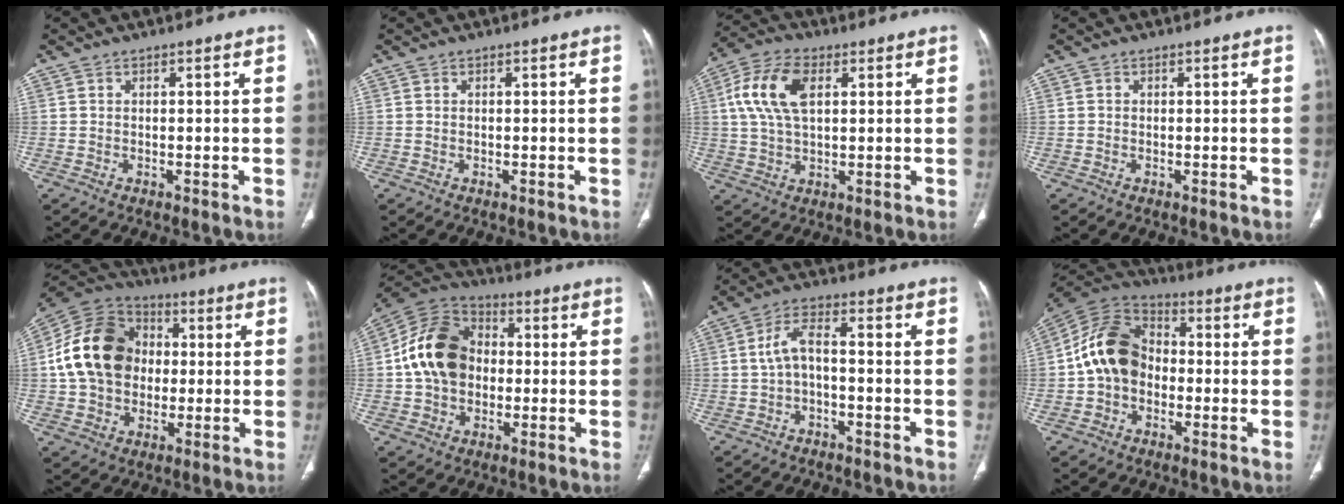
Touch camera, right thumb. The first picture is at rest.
{"total": 0.0}
{"total": 11.3, "force": [3.0, 6.1, 9.0], "torque": [-0.188, 0.013, 0.056]}
{"total": 0.0}
{"total": 17.6, "force": [0.9, 13.9, 10.8], "torque": [-0.178, 0.023, 0.010]}
{"total": 15.2, "force": [0.1, 11.5, 9.9], "torque": [-0.161, 0.028, -0.008]}
{"total": 5.5, "force": [-1.0, 2.5, 4.8], "torque": [-0.095, 0.029, -0.025]}
{"total": 13.7, "force": [-1.2, 10.4, 8.8], "torque": [-0.149, 0.036, -0.036]}